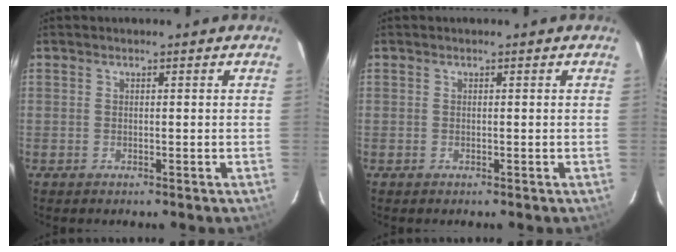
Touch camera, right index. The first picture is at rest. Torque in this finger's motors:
{"motor_torque": [0.02, 0.02, 0.03, 0.00]}